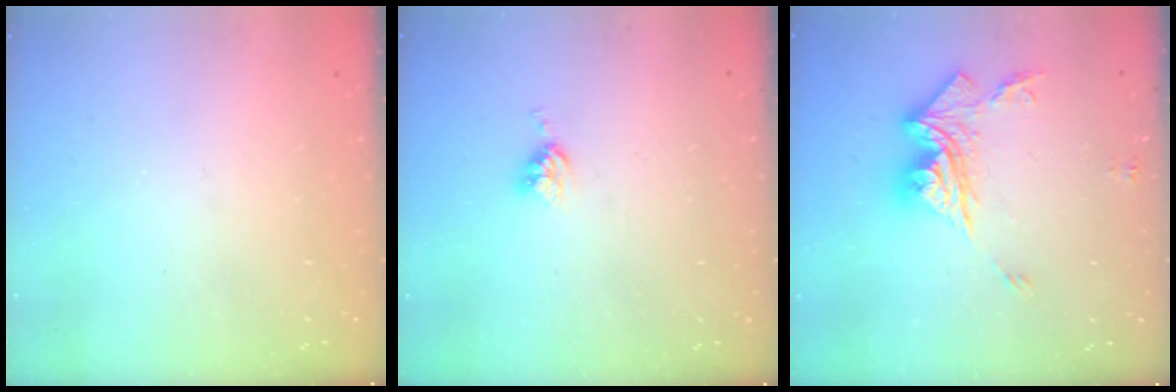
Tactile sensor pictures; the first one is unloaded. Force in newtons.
{"total": 4.4, "press": 4.4, "slide": 0.2}
{"total": 14.4, "press": 14.3, "slide": 1.7}